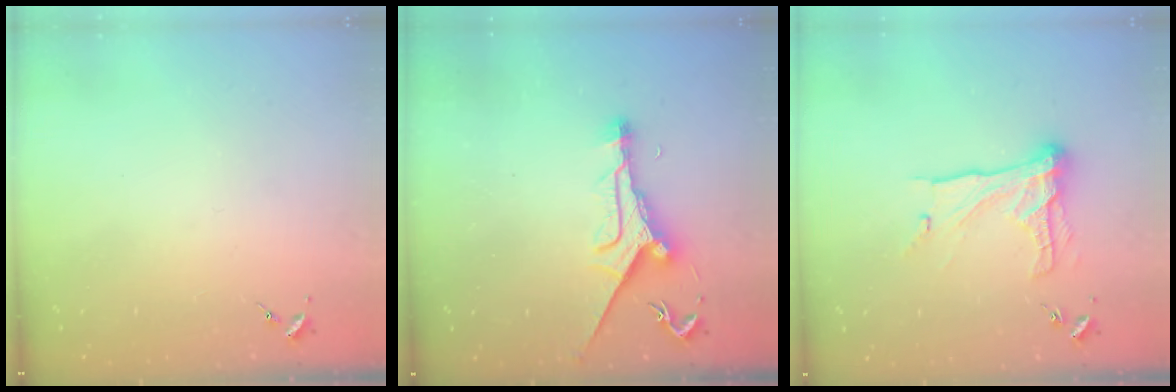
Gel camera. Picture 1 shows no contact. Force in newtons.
{"total": 10.0, "press": 9.9, "slide": 0.7}
{"total": 15.8, "press": 15.8, "slide": 1.2}